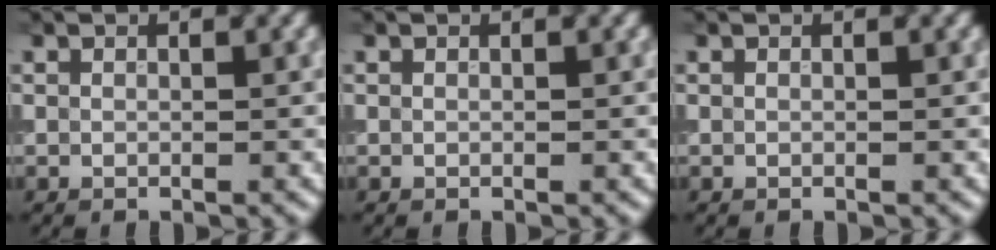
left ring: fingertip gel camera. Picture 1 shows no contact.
{"total": 0.0}
{"total": 0.0}